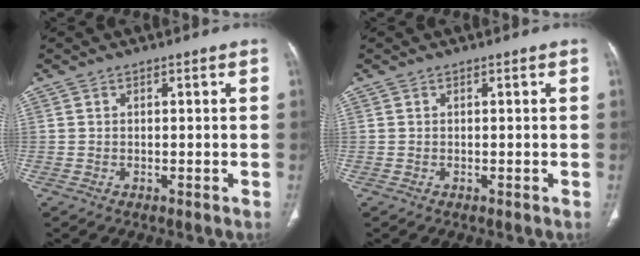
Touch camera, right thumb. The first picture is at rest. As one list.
[{"total": 0.0}]